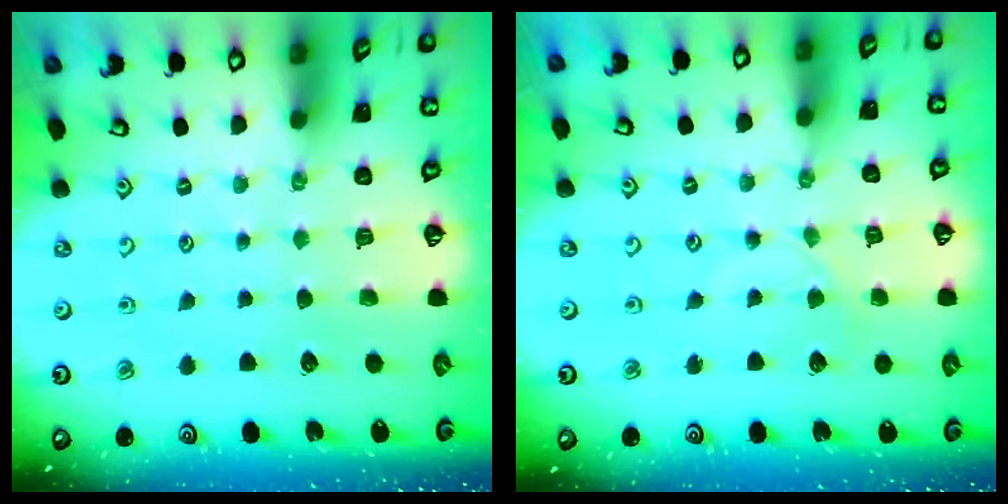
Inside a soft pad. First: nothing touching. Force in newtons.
{"total": 1.5, "press": 1.5, "slide": 0.4}